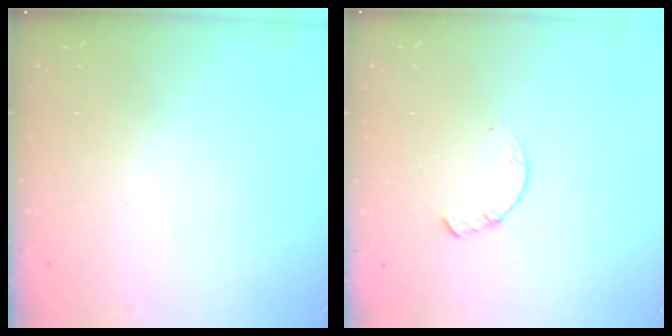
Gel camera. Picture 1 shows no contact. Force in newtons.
{"total": 1.4, "press": 1.4, "slide": 0.2}